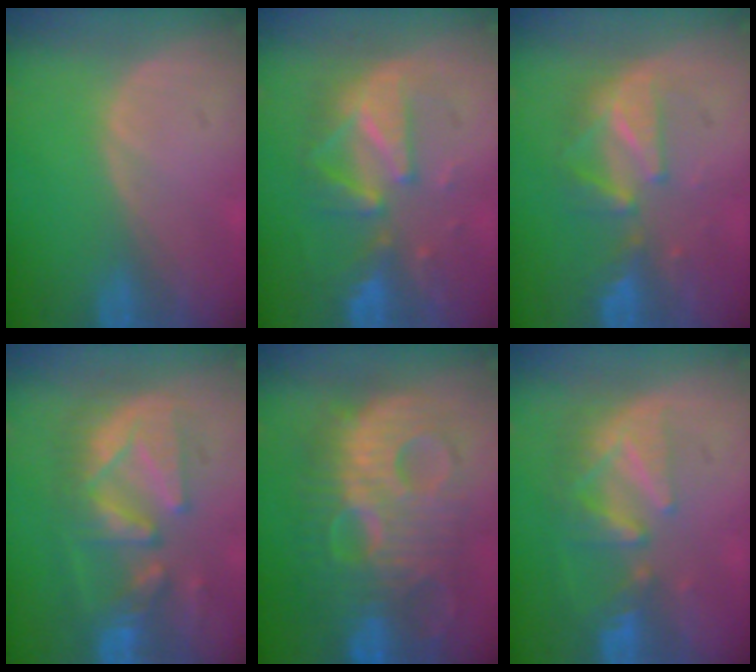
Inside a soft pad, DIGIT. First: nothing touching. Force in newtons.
{"total": 8.1, "press": 8.1, "slide": 0.8}
{"total": 6.2, "press": 6.2, "slide": 0.6}
{"total": 10.0, "press": 9.8, "slide": 1.7}
{"total": 13.4, "press": 13.4, "slide": 1.0}
{"total": 8.2, "press": 7.4, "slide": 3.6}